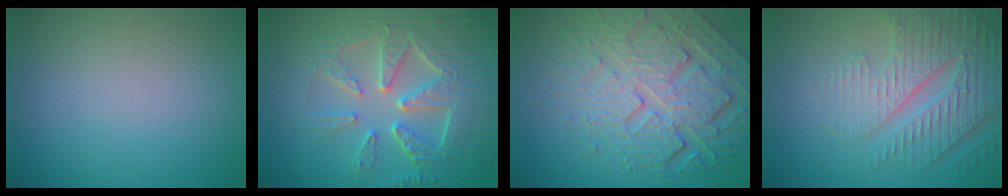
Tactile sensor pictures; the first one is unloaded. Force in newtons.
{"total": 8.4, "press": 6.3, "slide": 5.7}
{"total": 6.9, "press": 5.5, "slide": 4.2}
{"total": 4.9, "press": 4.5, "slide": 2.0}